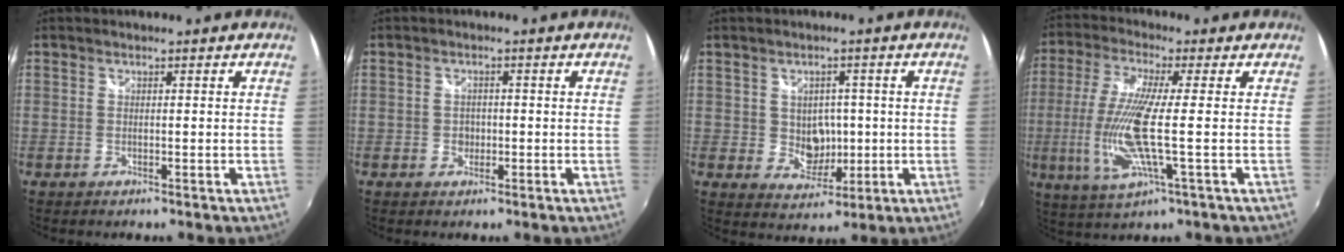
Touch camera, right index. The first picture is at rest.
{"total": 1.9, "force": [-0.5, 1.8, 0.5], "torque": [-0.008, 0.003, -0.003]}
{"total": 5.4, "force": [0.2, 4.7, 2.6], "torque": [-0.046, 0.006, 0.016]}
{"total": 12.5, "force": [-1.8, 0.9, 12.4], "torque": [-0.256, -0.011, -0.029]}